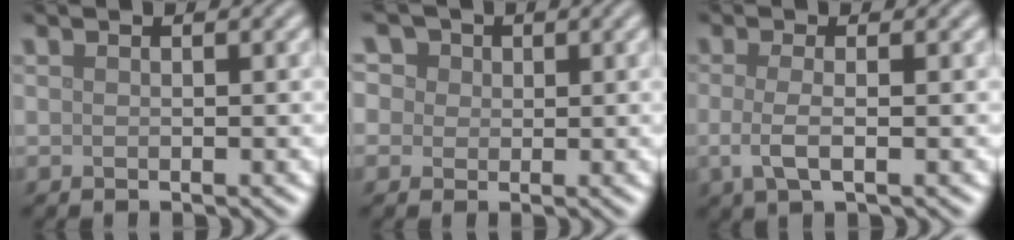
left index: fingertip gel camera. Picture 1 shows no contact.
{"total": 7.4, "force": [3.6, 5.6, 3.3], "torque": [-0.054, 0.032, 0.025]}
{"total": 2.7, "force": [-0.4, 0.9, 2.5], "torque": [-0.054, -0.007, -0.011]}